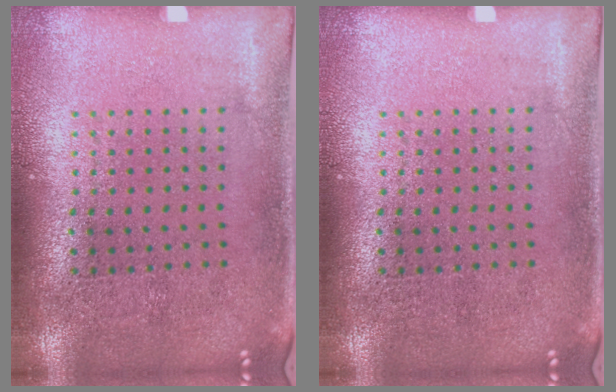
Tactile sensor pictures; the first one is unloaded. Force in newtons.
{"total": 0.0}